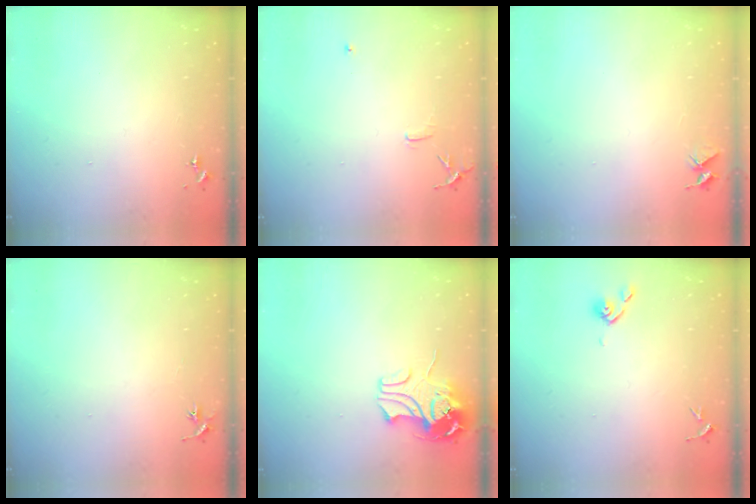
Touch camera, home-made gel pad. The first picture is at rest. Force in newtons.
{"total": 6.2, "press": 6.1, "slide": 0.7}
{"total": 4.0, "press": 4.0, "slide": 0.3}
{"total": 2.9, "press": 2.9, "slide": 0.3}
{"total": 10.6, "press": 10.6, "slide": 0.8}
{"total": 4.4, "press": 4.4, "slide": 0.7}